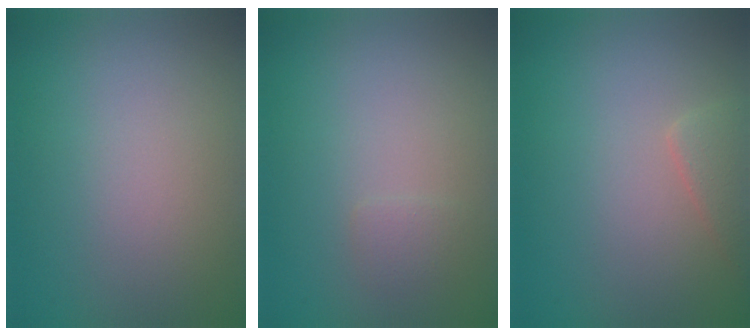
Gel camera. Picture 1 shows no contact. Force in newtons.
{"total": 0.7, "press": 0.7, "slide": 0.0}
{"total": 1.7, "press": 1.7, "slide": 0.1}